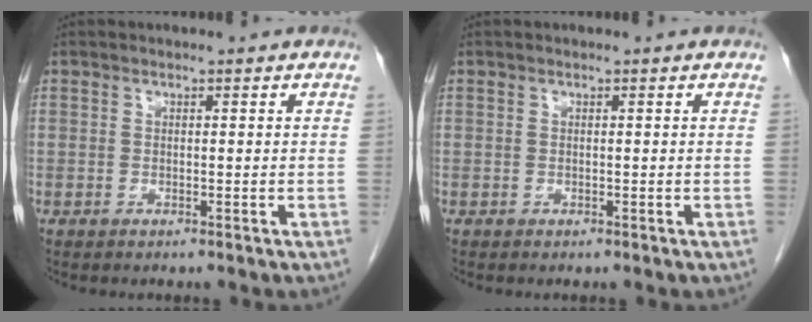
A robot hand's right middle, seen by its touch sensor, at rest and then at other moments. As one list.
[{"total": 0.0}]